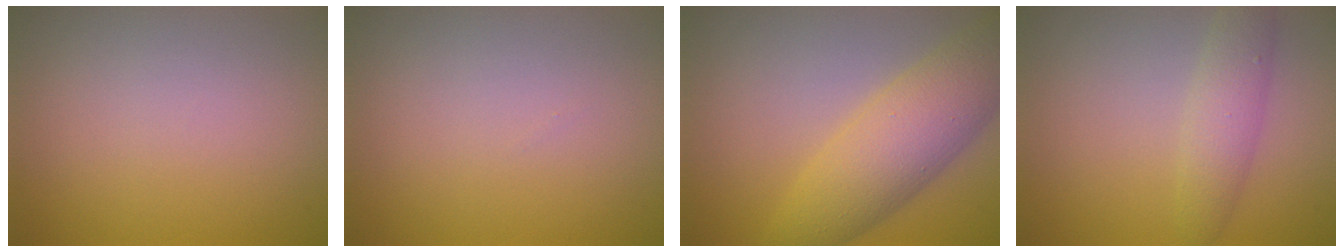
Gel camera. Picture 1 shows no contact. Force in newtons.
{"total": 0.0}
{"total": 7.0, "press": 7.0, "slide": 0.0}
{"total": 2.8, "press": 2.8, "slide": 0.0}